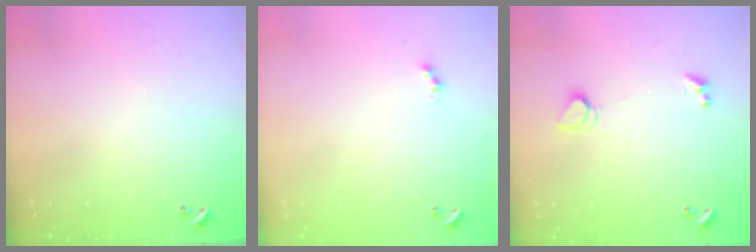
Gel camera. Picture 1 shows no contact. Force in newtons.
{"total": 0.0}
{"total": 2.0, "press": 2.0, "slide": 0.3}